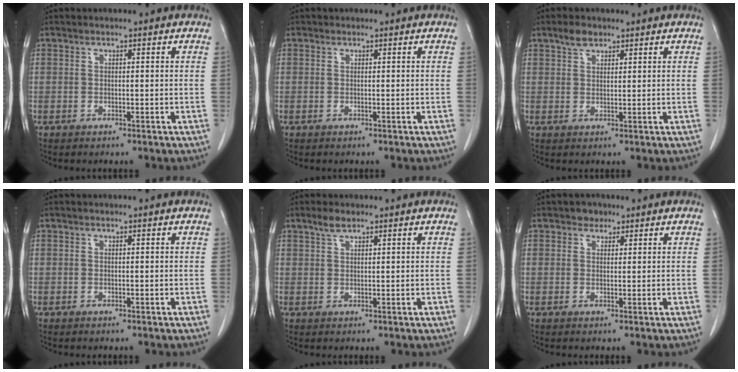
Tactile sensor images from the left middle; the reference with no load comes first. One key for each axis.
{"total": 0.0}
{"total": 2.6, "fx": 1.9, "fy": 1.3, "fz": 1.2, "tx": -0.025, "ty": 0.005, "tz": 0.035}
{"total": 0.0}
{"total": 2.0, "fx": 1.6, "fy": 0.6, "fz": 1.1, "tx": -0.026, "ty": 0.004, "tz": 0.031}
{"total": 1.7, "fx": 1.1, "fy": 1.3, "fz": 0.3, "tx": -0.002, "ty": 0.001, "tz": 0.014}